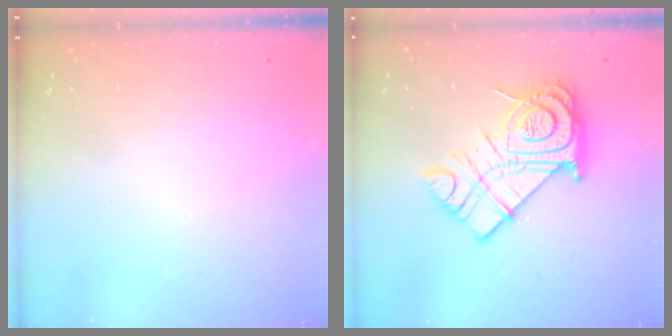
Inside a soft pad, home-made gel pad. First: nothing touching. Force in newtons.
{"total": 18.9, "press": 18.9, "slide": 1.5}